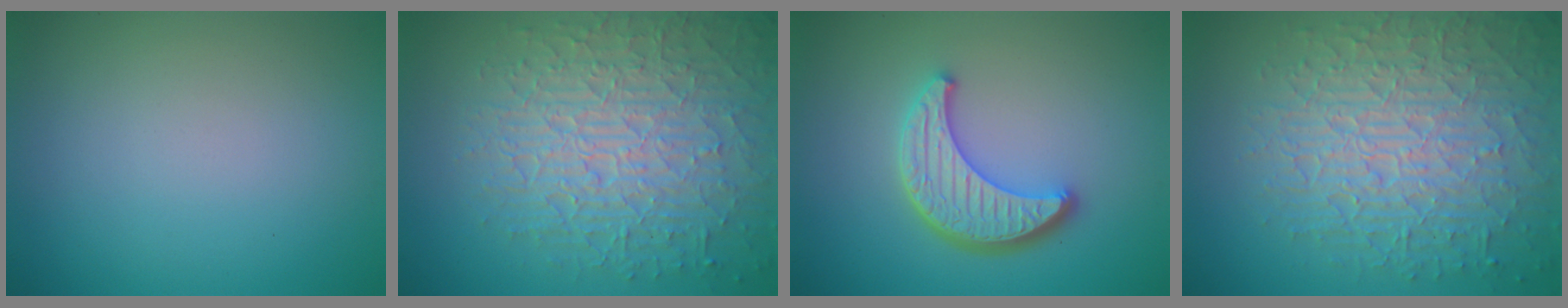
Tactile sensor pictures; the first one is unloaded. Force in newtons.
{"total": 8.7, "press": 6.1, "slide": 6.2}
{"total": 4.6, "press": 3.9, "slide": 2.5}
{"total": 9.6, "press": 6.4, "slide": 7.1}